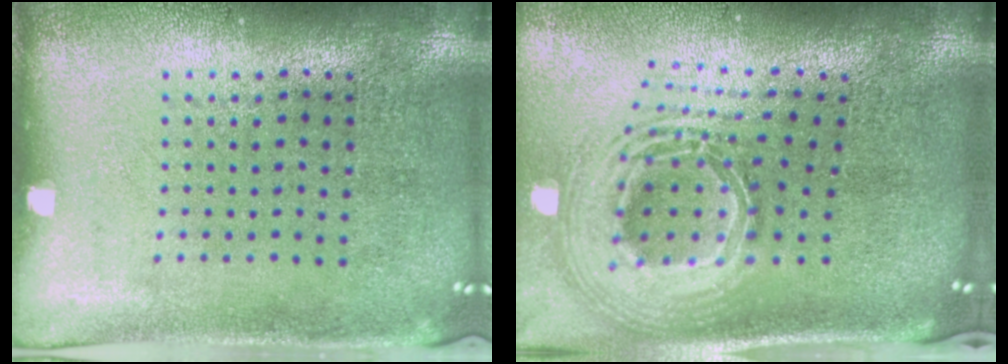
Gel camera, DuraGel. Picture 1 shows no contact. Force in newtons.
{"total": 2.9, "press": 2.0, "slide": 2.1}